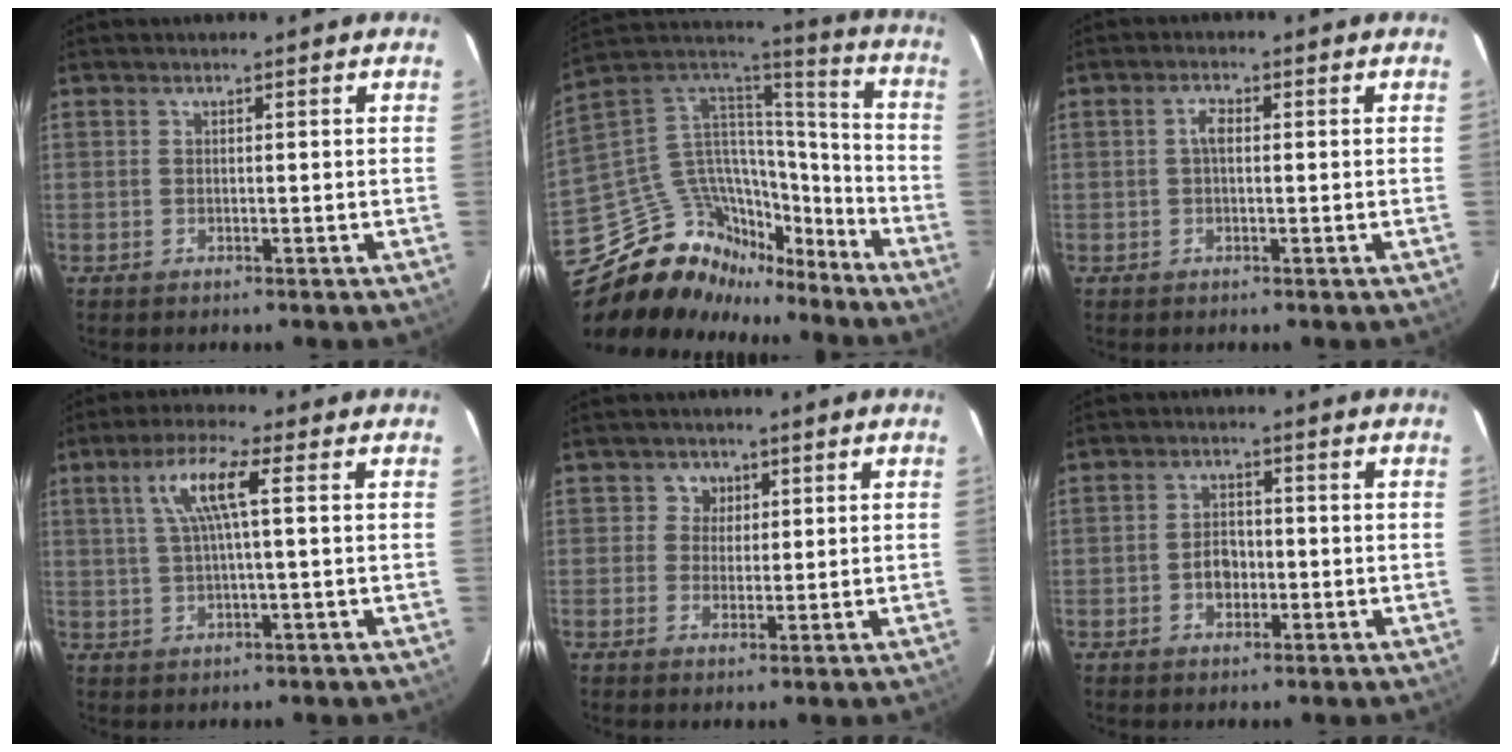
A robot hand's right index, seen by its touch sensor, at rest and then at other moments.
{"total": 25.8, "force": [-20.1, 12.7, 9.9], "torque": [-0.205, 0.036, -0.320]}
{"total": 2.1, "force": [0.1, 1.0, 1.8], "torque": [-0.037, 0.008, 0.002]}
{"total": 7.2, "force": [1.8, 0.6, 7.0], "torque": [-0.130, 0.008, 0.038]}
{"total": 3.2, "force": [0.9, 3.1, 0.0], "torque": [0.016, 0.015, 0.012]}
{"total": 3.9, "force": [-1.1, 2.9, 2.4], "torque": [-0.044, 0.008, -0.015]}